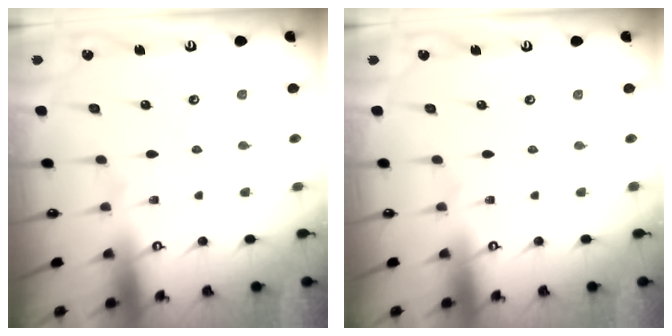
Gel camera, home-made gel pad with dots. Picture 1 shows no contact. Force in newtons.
{"total": 0.0}